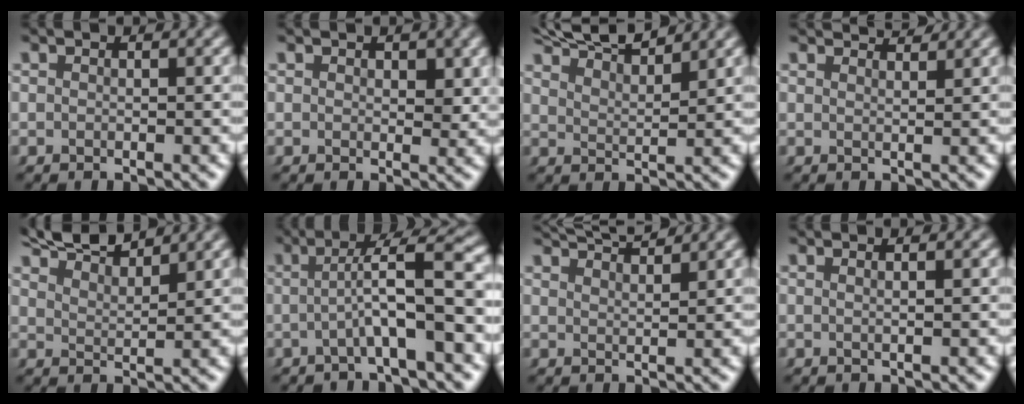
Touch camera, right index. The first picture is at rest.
{"total": 1.0, "force": [0.6, 0.7, 0.4], "torque": [-0.002, -0.013, 0.014]}
{"total": 6.5, "force": [6.0, 1.0, 2.3], "torque": [-0.047, 0.010, 0.099]}
{"total": 2.1, "force": [2.0, -0.3, 0.4], "torque": [0.010, -0.001, 0.033]}
{"total": 5.9, "force": [5.4, 1.0, 2.0], "torque": [-0.045, 0.008, 0.090]}
{"total": 5.9, "force": [-0.7, 0.9, 5.8], "torque": [-0.073, 0.014, -0.010]}
{"total": 4.8, "force": [4.4, 0.6, 1.6], "torque": [-0.025, 0.007, 0.074]}
{"total": 0.9, "force": [0.1, -0.4, 0.8], "torque": [-0.010, 0.003, 0.002]}